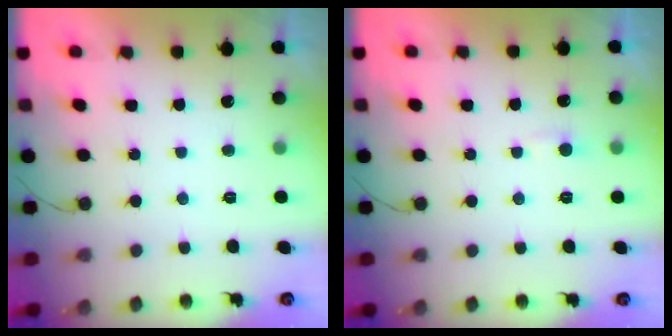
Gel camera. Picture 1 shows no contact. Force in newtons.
{"total": 2.7, "press": 2.7, "slide": 0.4}